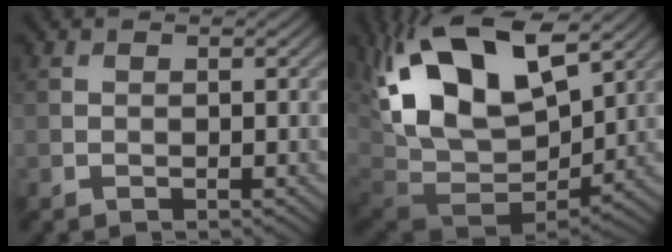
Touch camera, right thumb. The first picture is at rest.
{"total": 20.7, "force": [6.7, 12.1, 15.5], "torque": [-0.315, 0.021, 0.148]}